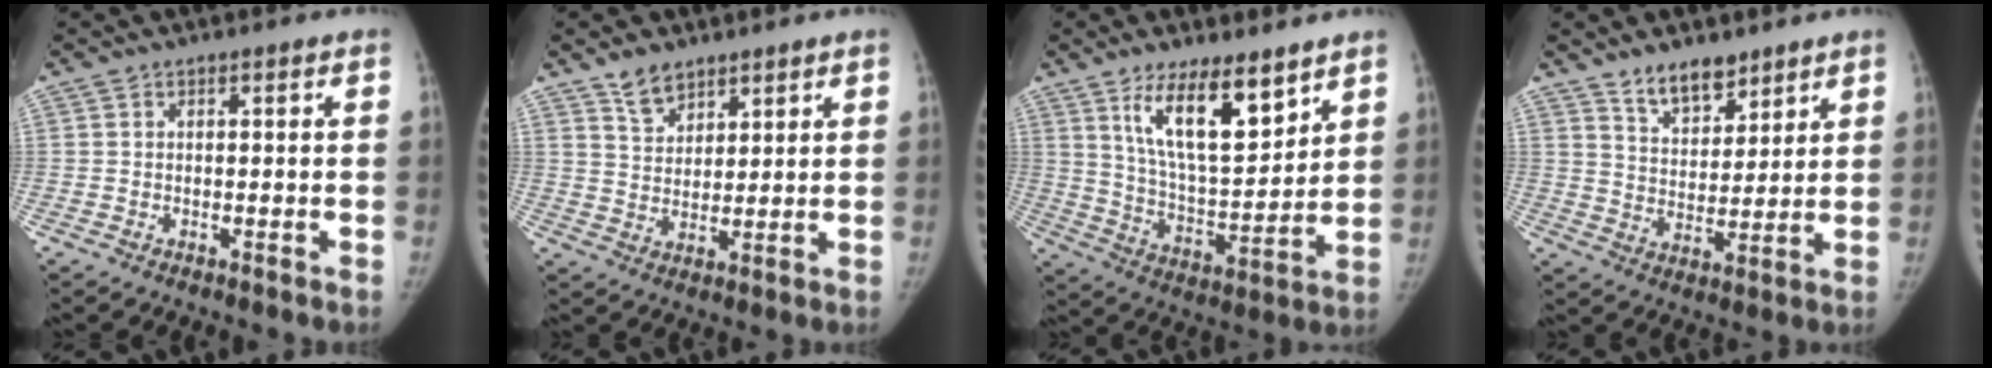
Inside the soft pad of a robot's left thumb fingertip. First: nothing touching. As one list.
[{"total": 5.8, "force": [4.3, 3.2, 2.1], "torque": [-0.015, -0.032, 0.085]}, {"total": 14.6, "force": [9.0, 5.1, 10.3], "torque": [-0.149, -0.062, 0.169]}, {"total": 8.2, "force": [6.3, 4.0, 3.5], "torque": [-0.026, -0.048, 0.113]}]